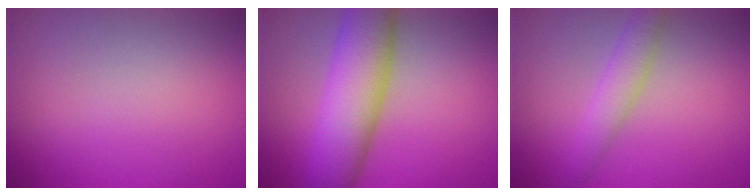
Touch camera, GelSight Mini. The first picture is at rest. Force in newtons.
{"total": 9.3, "press": 9.3, "slide": 0.1}
{"total": 2.7, "press": 2.7, "slide": 0.1}